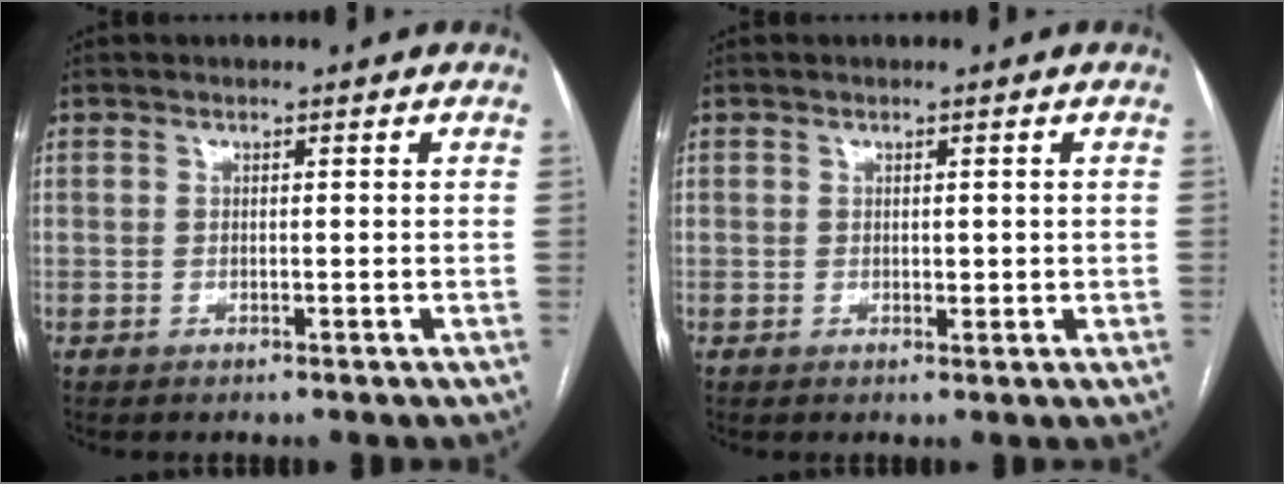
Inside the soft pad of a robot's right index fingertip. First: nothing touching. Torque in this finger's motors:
{"motor_torque": [-0.47, 0.58, -0.04, 0.00]}